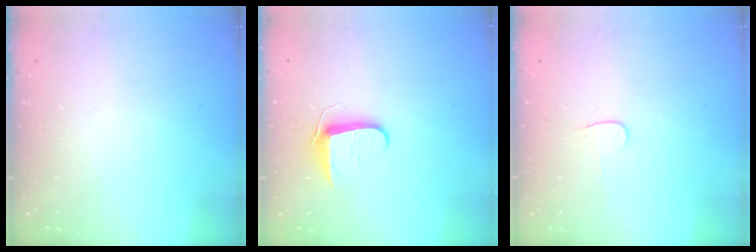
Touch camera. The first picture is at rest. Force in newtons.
{"total": 7.7, "press": 7.6, "slide": 0.8}
{"total": 3.7, "press": 3.7, "slide": 0.4}